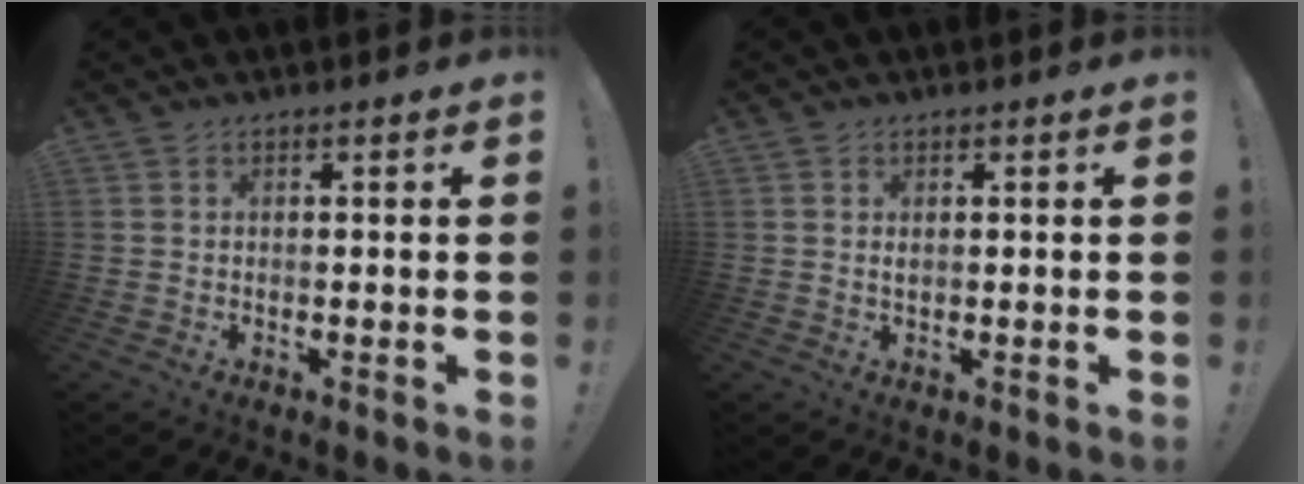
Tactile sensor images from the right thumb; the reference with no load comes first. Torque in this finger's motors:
{"motor_torque": [-0.13, 0.04, -0.05, 0.16, -0.03]}